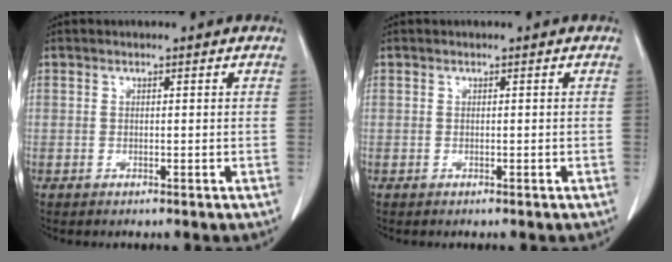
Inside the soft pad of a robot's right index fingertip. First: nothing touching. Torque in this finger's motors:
{"motor_torque": [-0.12, 0.12, 0.00, 0.00]}